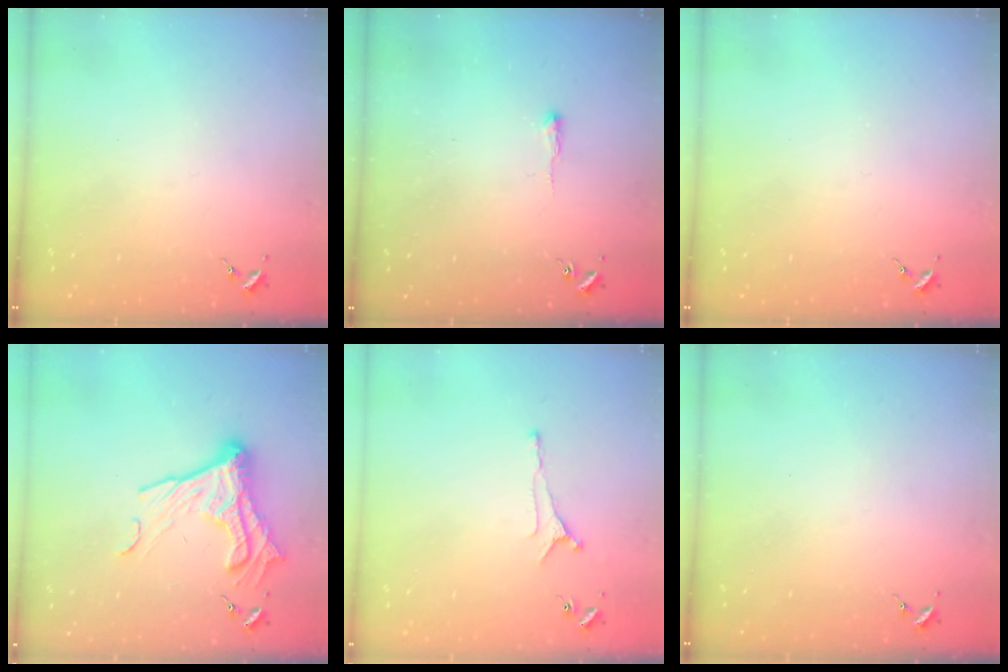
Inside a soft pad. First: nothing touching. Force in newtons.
{"total": 2.4, "press": 2.4, "slide": 0.4}
{"total": 0.0}
{"total": 16.5, "press": 16.5, "slide": 1.4}
{"total": 4.7, "press": 4.6, "slide": 0.8}
{"total": 0.0}